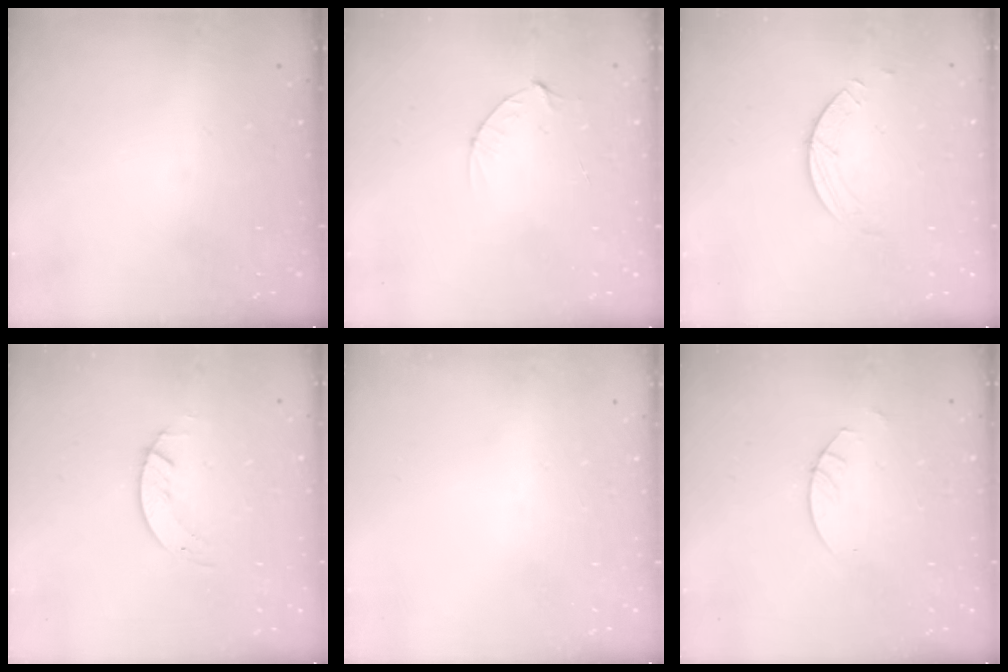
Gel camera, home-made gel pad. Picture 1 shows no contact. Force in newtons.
{"total": 3.2, "press": 3.2, "slide": 0.3}
{"total": 2.5, "press": 2.4, "slide": 0.2}
{"total": 1.2, "press": 1.1, "slide": 0.2}
{"total": 0.0}
{"total": 2.4, "press": 2.4, "slide": 0.1}